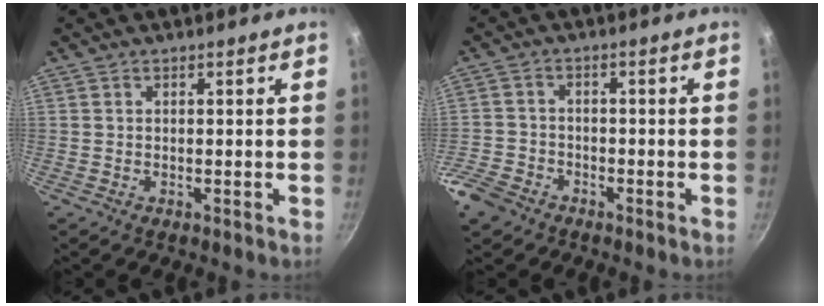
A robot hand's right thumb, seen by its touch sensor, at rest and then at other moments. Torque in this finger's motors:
{"motor_torque": [1.15, 0.09, -0.14, -0.35, 0.03]}